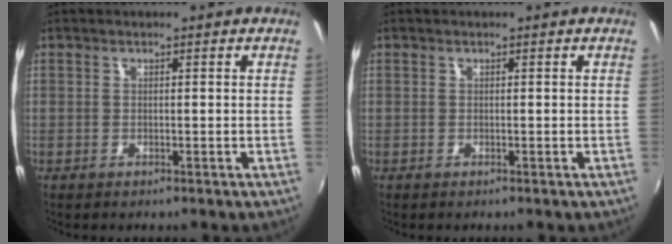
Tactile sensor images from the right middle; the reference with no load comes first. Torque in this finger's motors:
{"motor_torque": [0.03, -0.16, 0.03, 0.01]}